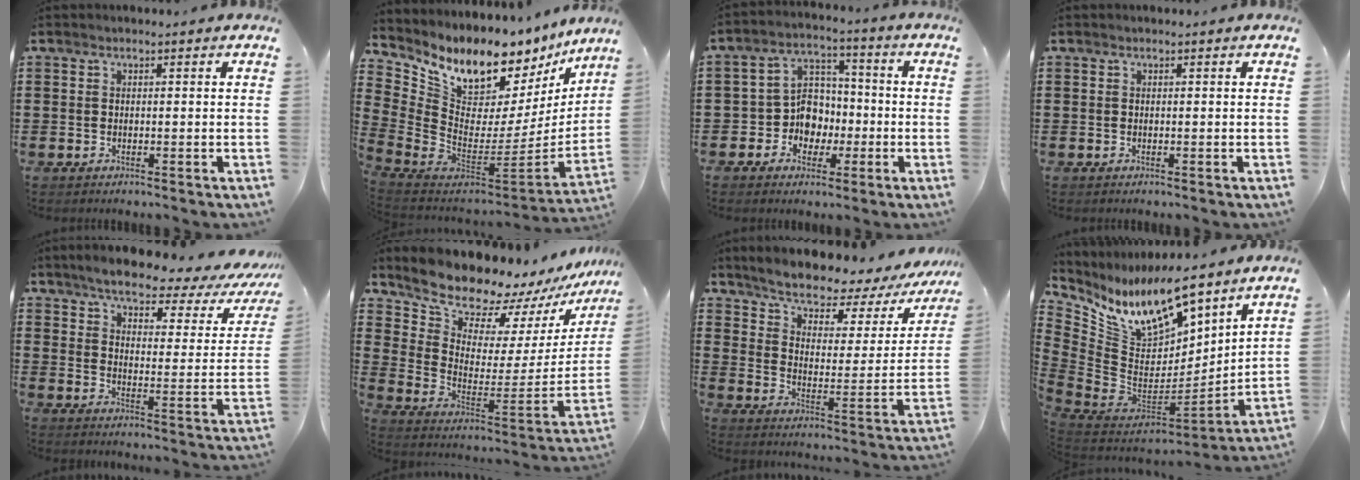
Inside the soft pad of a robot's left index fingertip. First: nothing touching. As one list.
[{"total": 9.6, "force": [8.3, 3.5, 3.3], "torque": [-0.091, -0.094, 0.140]}, {"total": 6.6, "force": [-1.6, 6.2, 1.8], "torque": [-0.061, 0.007, -0.031]}, {"total": 0.0}, {"total": 5.4, "force": [4.5, 1.0, 2.8], "torque": [-0.070, -0.027, 0.069]}, {"total": 10.9, "force": [10.5, 2.4, 1.7], "torque": [-0.070, -0.091, 0.187]}, {"total": 5.9, "force": [5.3, 1.3, 2.2], "torque": [-0.063, -0.043, 0.083]}, {"total": 12.8, "force": [9.5, 5.4, 6.7], "torque": [-0.161, -0.076, 0.172]}]